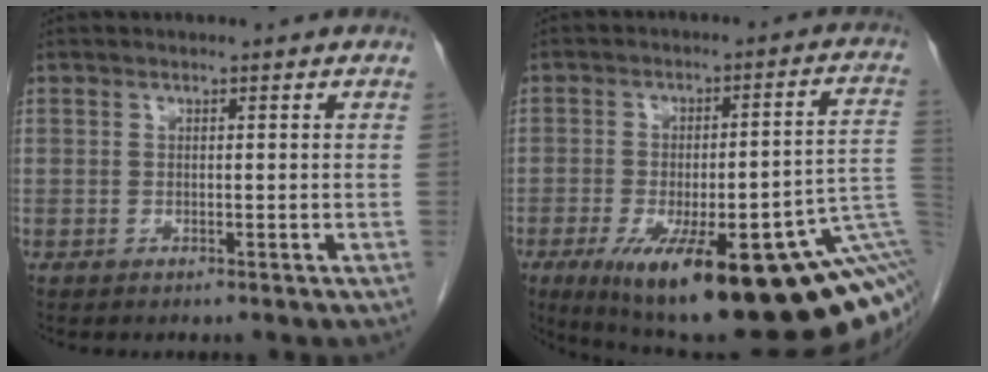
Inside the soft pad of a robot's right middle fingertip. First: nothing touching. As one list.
[{"total": 27.6, "force": [-12.6, 5.6, 23.9], "torque": [-0.248, -0.013, -0.171]}]